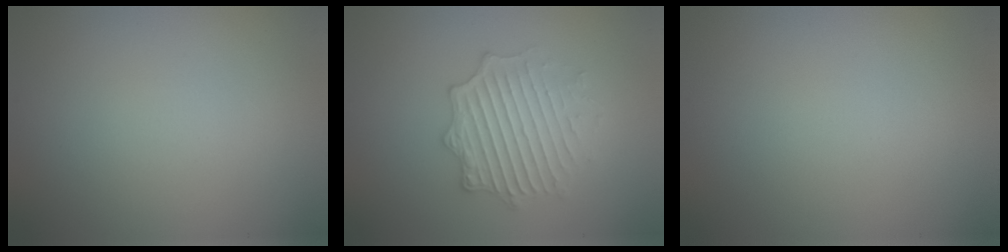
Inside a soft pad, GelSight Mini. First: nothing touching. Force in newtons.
{"total": 4.1, "press": 3.6, "slide": 1.8}
{"total": 0.0}